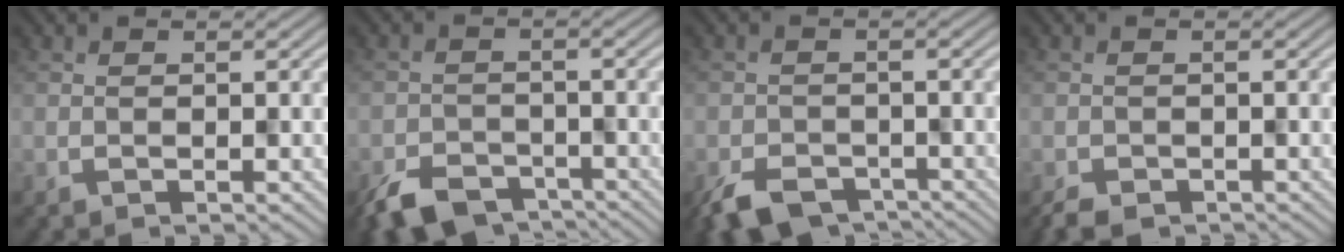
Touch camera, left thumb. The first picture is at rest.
{"total": 6.1, "force": [-4.8, 2.9, 2.3], "torque": [-0.042, -0.019, -0.079]}
{"total": 5.7, "force": [-4.2, 2.9, 2.5], "torque": [-0.048, -0.021, -0.068]}
{"total": 2.4, "force": [-2.1, 1.0, 0.7], "torque": [-0.015, -0.012, -0.031]}